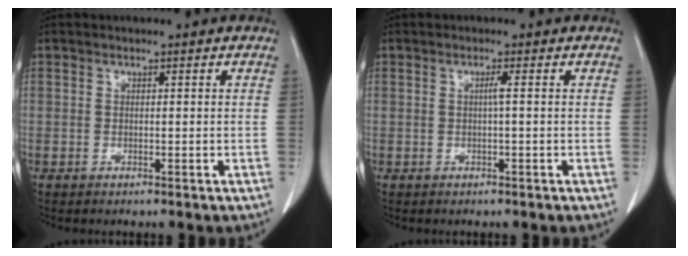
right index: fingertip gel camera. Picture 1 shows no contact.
{"total": 1.0, "force": [0.0, -0.3, 1.0], "torque": [-0.017, 0.001, -0.002]}